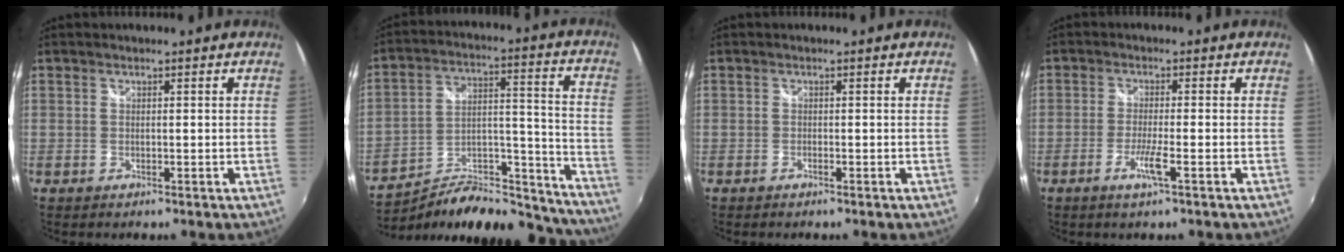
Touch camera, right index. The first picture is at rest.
{"total": 24.0, "force": [-20.4, 7.8, 9.8], "torque": [-0.138, 0.043, -0.278]}
{"total": 0.5, "force": [-0.3, 0.1, 0.4], "torque": [-0.006, 0.000, -0.008]}
{"total": 3.8, "force": [-1.8, -0.2, 3.3], "torque": [-0.069, -0.009, -0.037]}